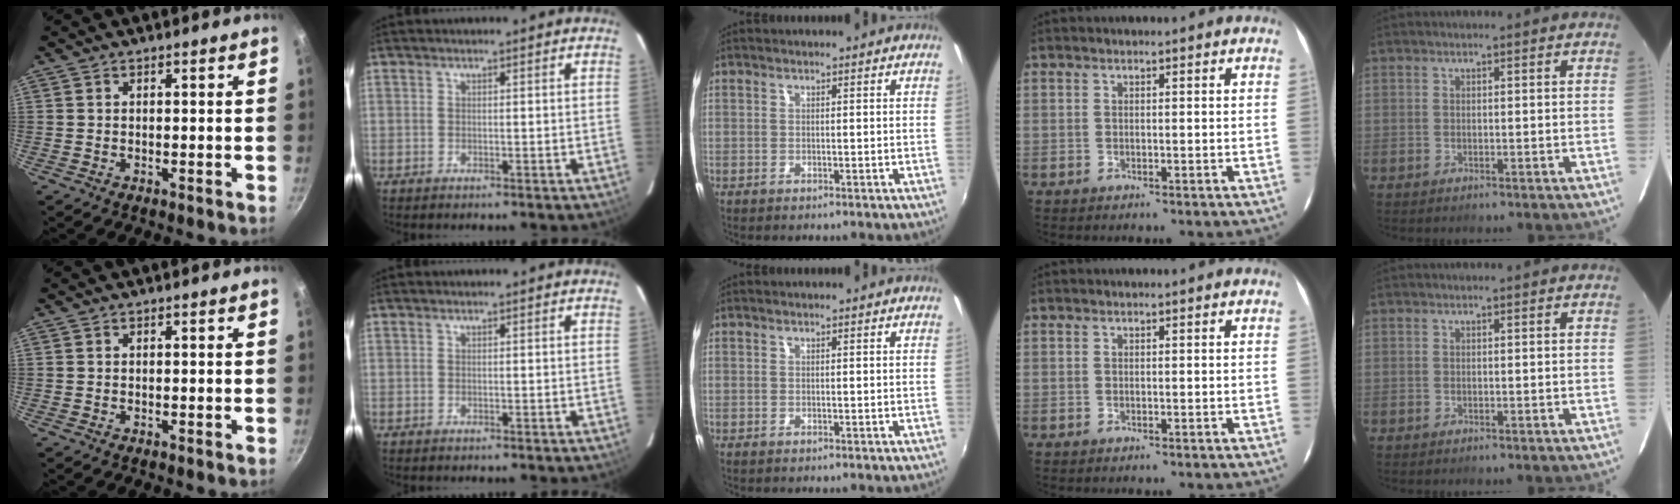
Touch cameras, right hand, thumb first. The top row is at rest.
{}